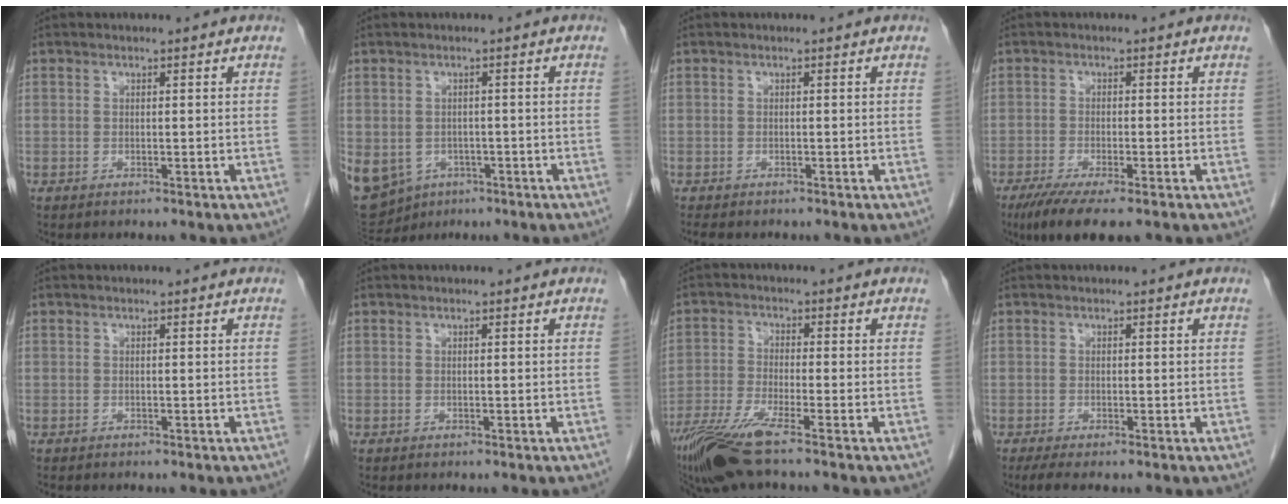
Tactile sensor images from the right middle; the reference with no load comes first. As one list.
[{"total": 22.3, "force": [-8.8, 18.4, 8.9], "torque": [-0.325, -0.014, -0.115]}, {"total": 2.6, "force": [-2.2, 0.9, 1.1], "torque": [-0.018, -0.007, -0.026]}, {"total": 7.6, "force": [-5.2, 1.1, 5.4], "torque": [-0.088, -0.020, -0.084]}, {"total": 0.0}, {"total": 0.0}, {"total": 8.7, "force": [-6.3, -0.2, 6.0], "torque": [-0.120, -0.023, -0.119]}, {"total": 2.3, "force": [-1.6, 0.3, 1.7], "torque": [-0.034, -0.010, -0.029]}]